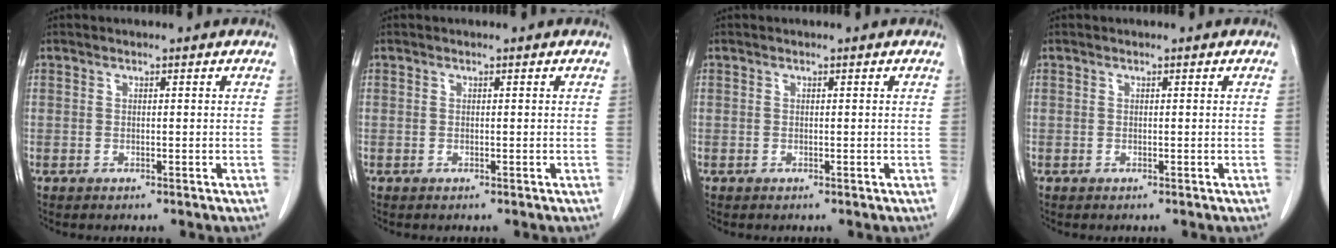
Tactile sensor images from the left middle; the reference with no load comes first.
{"total": 0.0}
{"total": 0.0}
{"total": 0.0}